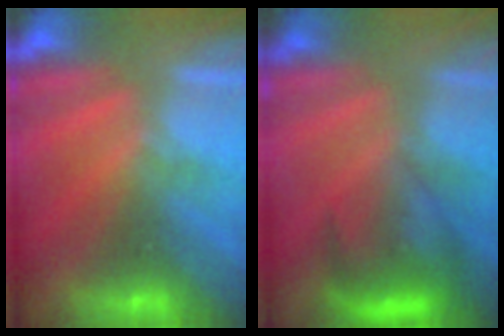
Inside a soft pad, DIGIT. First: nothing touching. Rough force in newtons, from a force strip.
{"total": 7.4}